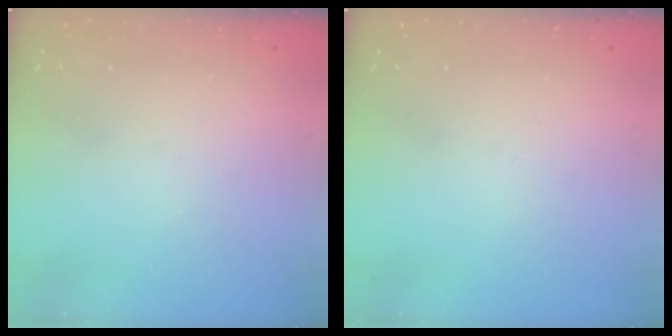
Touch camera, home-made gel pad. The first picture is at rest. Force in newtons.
{"total": 0.0}